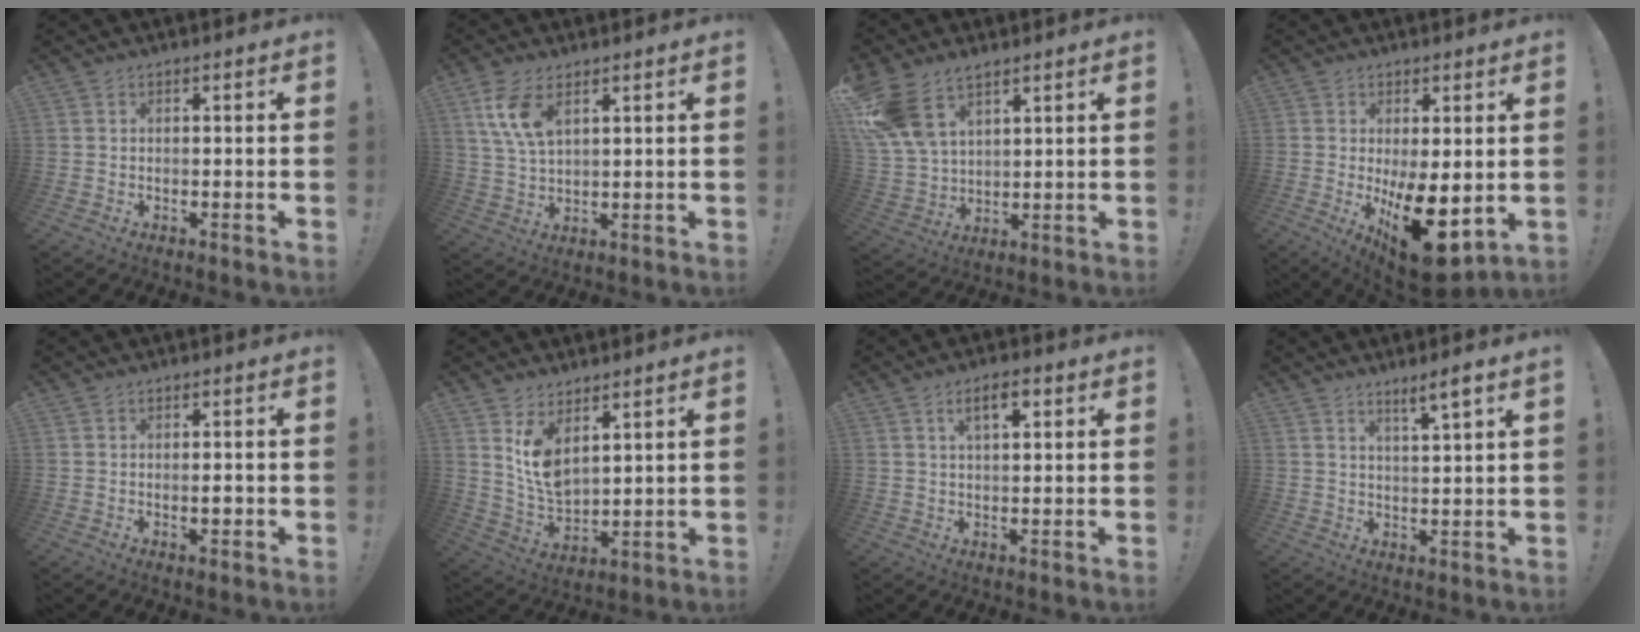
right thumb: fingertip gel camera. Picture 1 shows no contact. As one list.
[{"total": 8.7, "force": [4.3, 4.1, 6.3], "torque": [-0.124, -0.018, 0.078]}, {"total": 12.8, "force": [8.2, 7.2, 6.7], "torque": [-0.141, -0.040, 0.161]}, {"total": 15.9, "force": [-3.3, 6.5, 14.1], "torque": [-0.187, -0.003, -0.031]}, {"total": 1.6, "force": [-0.6, 0.4, 1.4], "torque": [-0.014, -0.003, -0.012]}, {"total": 9.6, "force": [5.7, 5.3, 5.6], "torque": [-0.104, -0.036, 0.112]}, {"total": 5.3, "force": [2.4, 2.0, 4.3], "torque": [-0.065, -0.002, 0.036]}, {"total": 4.8, "force": [3.5, -0.4, 3.3], "torque": [-0.045, -0.022, 0.054]}]